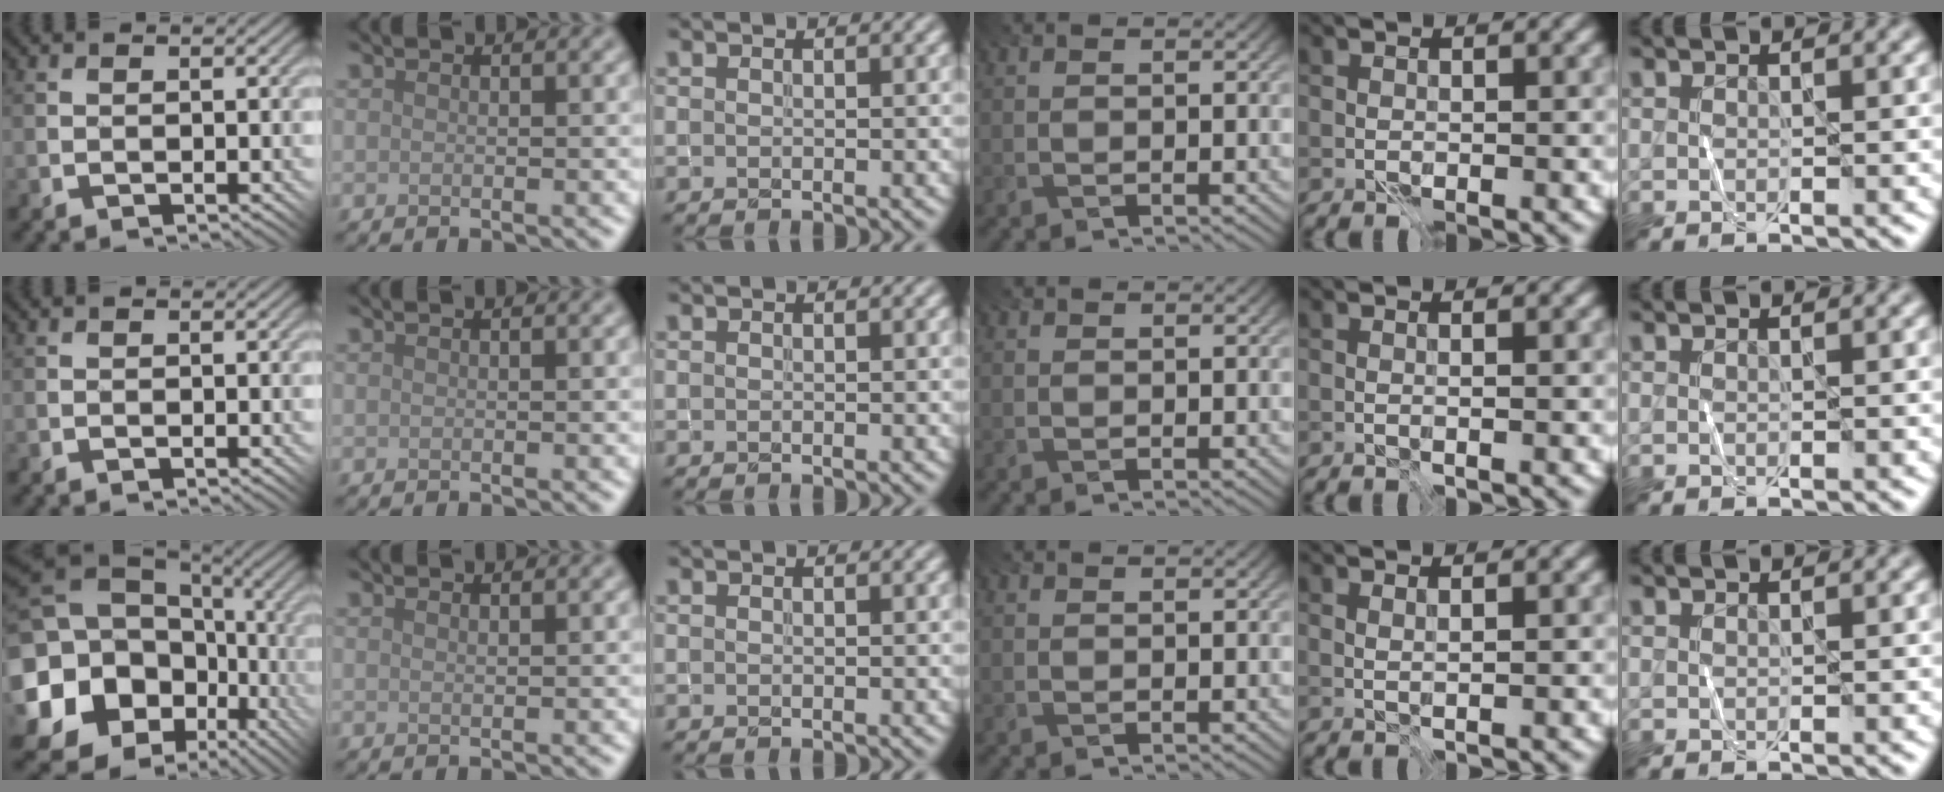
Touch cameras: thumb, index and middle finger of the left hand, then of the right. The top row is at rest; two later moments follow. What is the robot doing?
{"motion": "fold", "object": "shorts"}